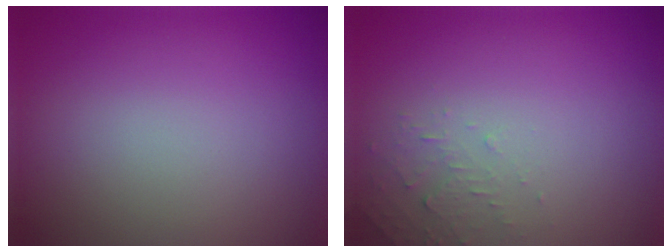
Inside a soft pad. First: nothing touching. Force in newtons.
{"total": 1.4, "press": 1.4, "slide": 0.2}